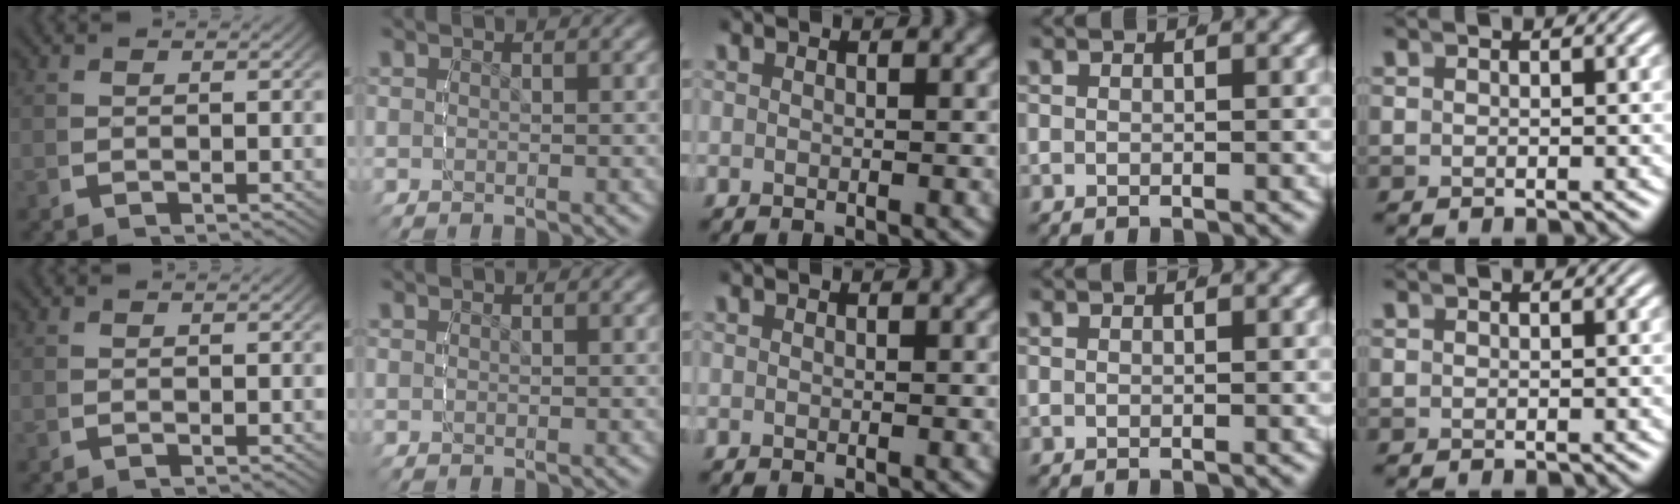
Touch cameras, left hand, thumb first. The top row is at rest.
{}